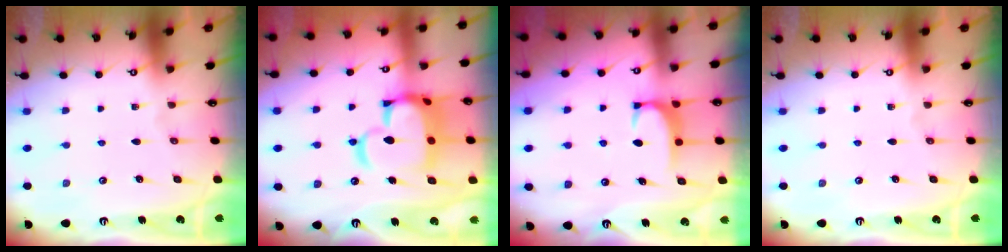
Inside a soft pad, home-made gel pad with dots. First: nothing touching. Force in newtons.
{"total": 14.5, "press": 14.4, "slide": 1.5}
{"total": 1.6, "press": 1.6, "slide": 0.5}
{"total": 0.0}